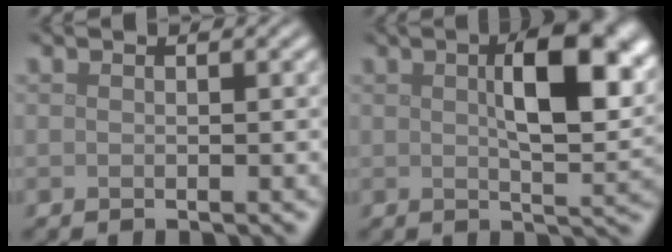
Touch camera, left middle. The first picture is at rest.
{"total": 9.0, "force": [2.3, 3.4, 8.0], "torque": [-0.120, 0.006, 0.037]}